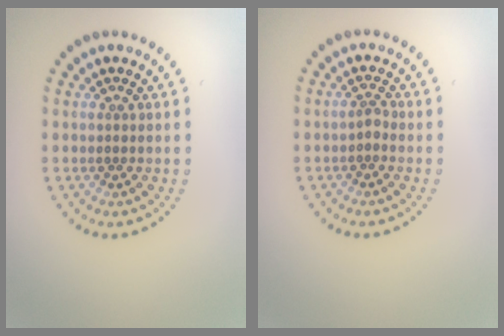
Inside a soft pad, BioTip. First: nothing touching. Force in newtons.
{"total": 1.0, "press": 0.7, "slide": 0.7}